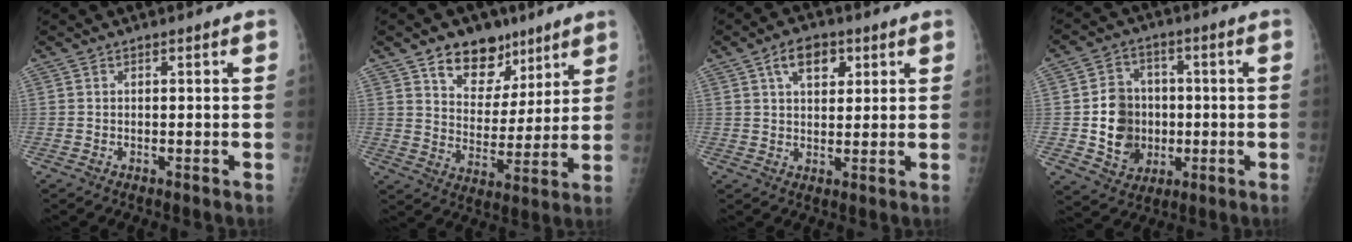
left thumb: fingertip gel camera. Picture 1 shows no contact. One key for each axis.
{"total": 12.6, "fx": 8.1, "fy": 8.2, "fz": 5.0, "tx": -0.035, "ty": -0.040, "tz": 0.133}
{"total": 6.9, "fx": 3.0, "fy": 4.2, "fz": 4.6, "tx": -0.049, "ty": -0.005, "tz": 0.046}
{"total": 11.9, "fx": -1.1, "fy": 10.2, "fz": 6.0, "tx": -0.058, "ty": 0.005, "tz": -0.015}